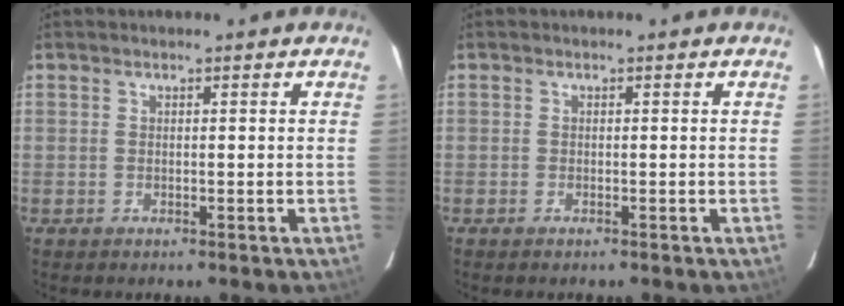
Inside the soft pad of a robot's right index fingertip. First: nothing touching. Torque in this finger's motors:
{"motor_torque": [-0.11, 0.02, 0.04, 0.01]}